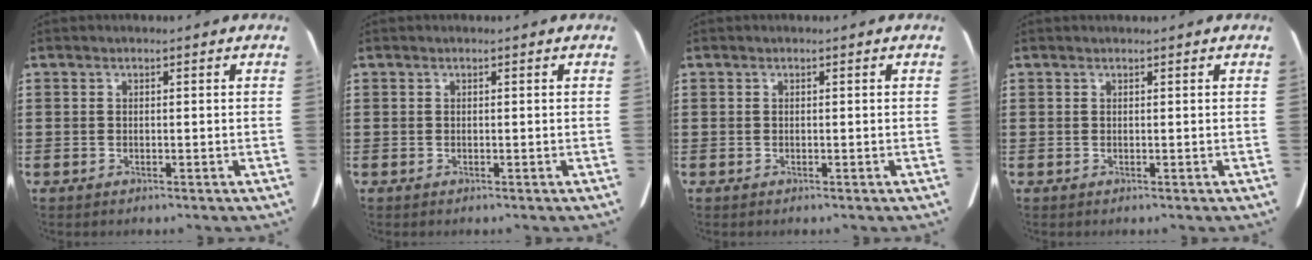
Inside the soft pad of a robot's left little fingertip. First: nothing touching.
{"total": 0.0}
{"total": 0.0}
{"total": 0.0}